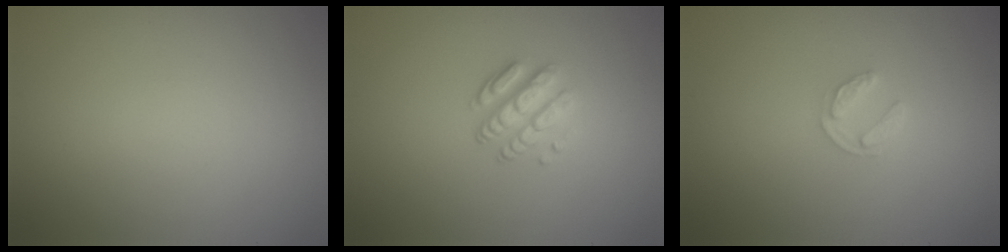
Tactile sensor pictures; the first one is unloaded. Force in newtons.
{"total": 3.4, "press": 2.4, "slide": 2.4}
{"total": 1.6, "press": 1.6, "slide": 0.3}